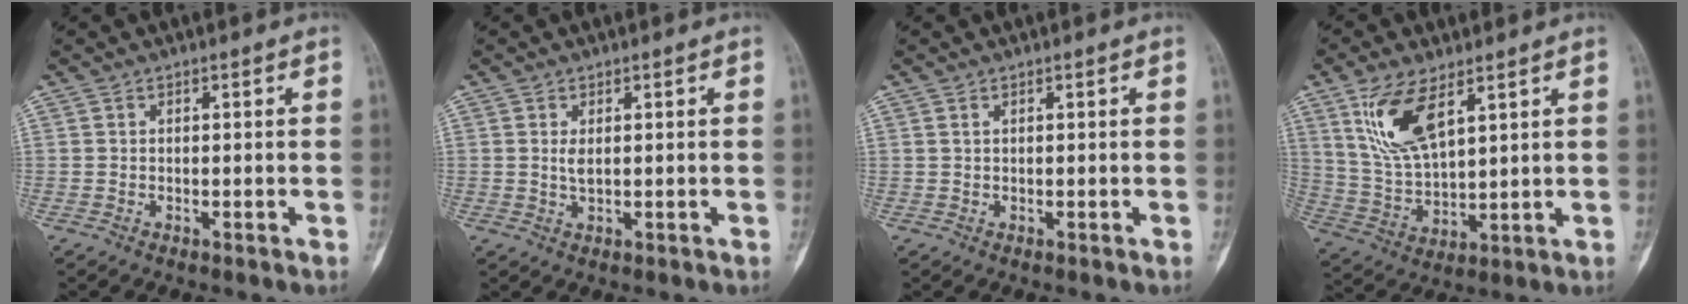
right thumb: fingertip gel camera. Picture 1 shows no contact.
{"total": 1.5, "force": [0.4, 0.6, 1.4], "torque": [-0.027, -0.004, 0.011]}
{"total": 0.0}
{"total": 12.0, "force": [6.0, 5.0, 9.1], "torque": [-0.172, -0.024, 0.130]}